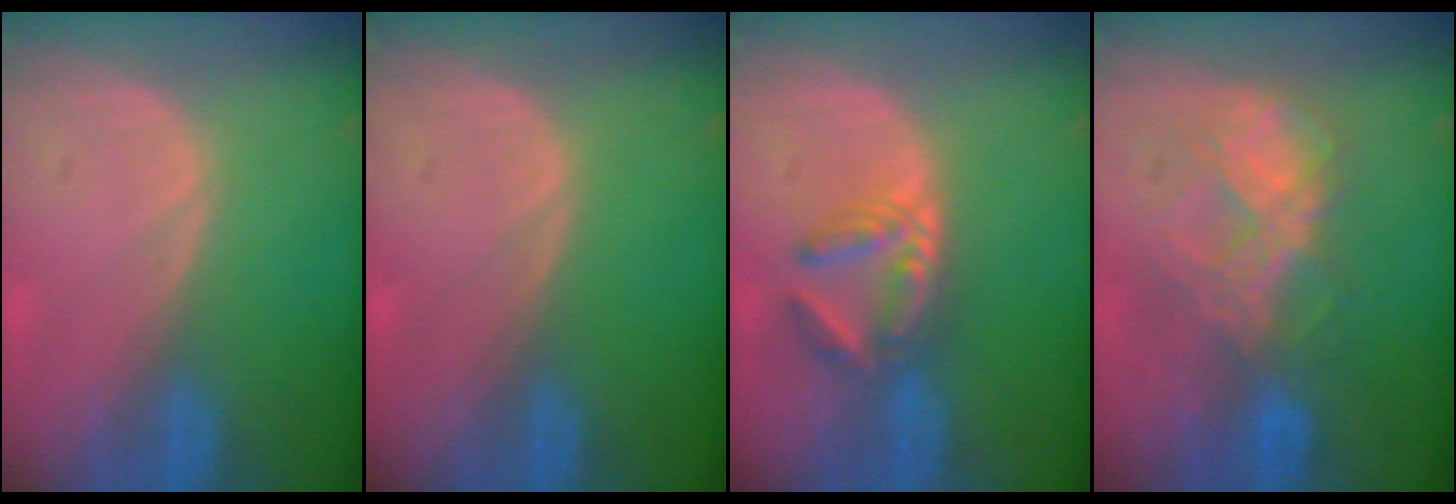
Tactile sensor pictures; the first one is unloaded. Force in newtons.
{"total": 0.0}
{"total": 5.7, "press": 5.1, "slide": 2.6}
{"total": 8.0, "press": 7.4, "slide": 2.9}